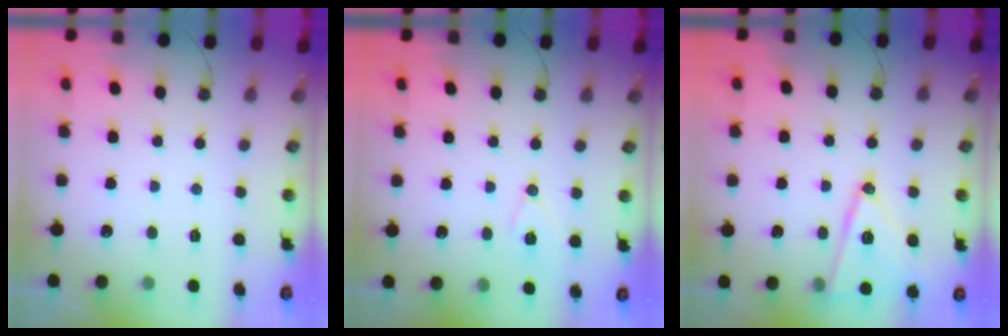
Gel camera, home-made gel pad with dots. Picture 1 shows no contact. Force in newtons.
{"total": 7.4, "press": 6.4, "slide": 3.7}
{"total": 15.1, "press": 14.9, "slide": 2.6}